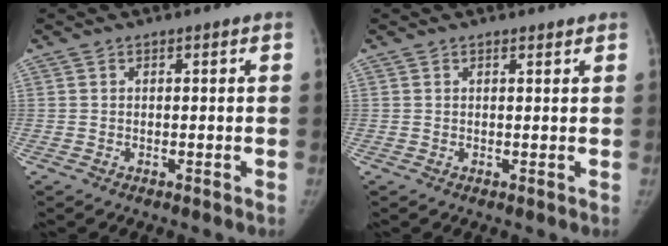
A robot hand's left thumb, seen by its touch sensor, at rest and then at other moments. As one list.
[{"total": 1.0, "force": [0.9, 0.3, 0.4], "torque": [-0.006, -0.005, 0.013]}]